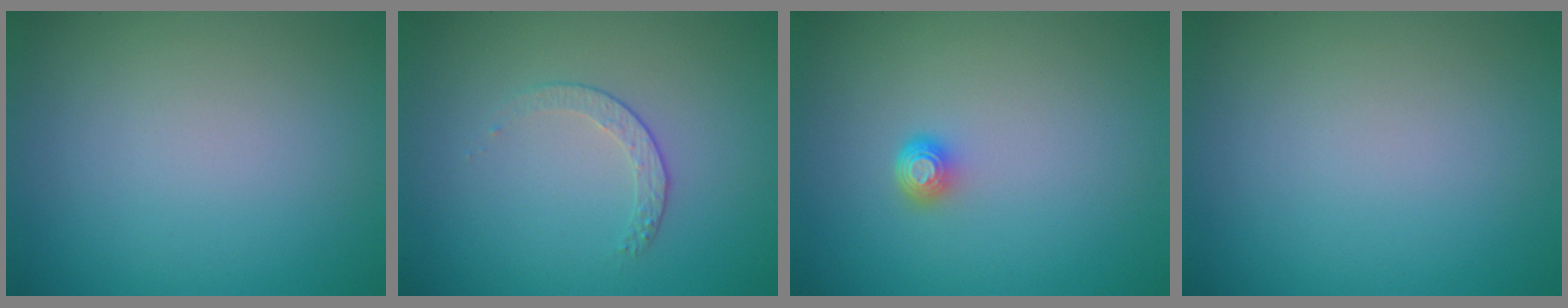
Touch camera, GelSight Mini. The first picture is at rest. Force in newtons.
{"total": 1.5, "press": 0.9, "slide": 1.2}
{"total": 1.5, "press": 1.1, "slide": 1.0}
{"total": 0.0}